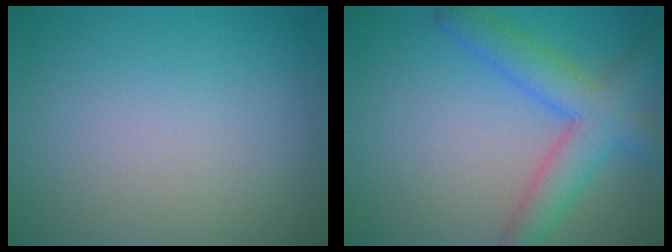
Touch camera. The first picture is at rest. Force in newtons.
{"total": 5.7, "press": 5.7, "slide": 0.2}